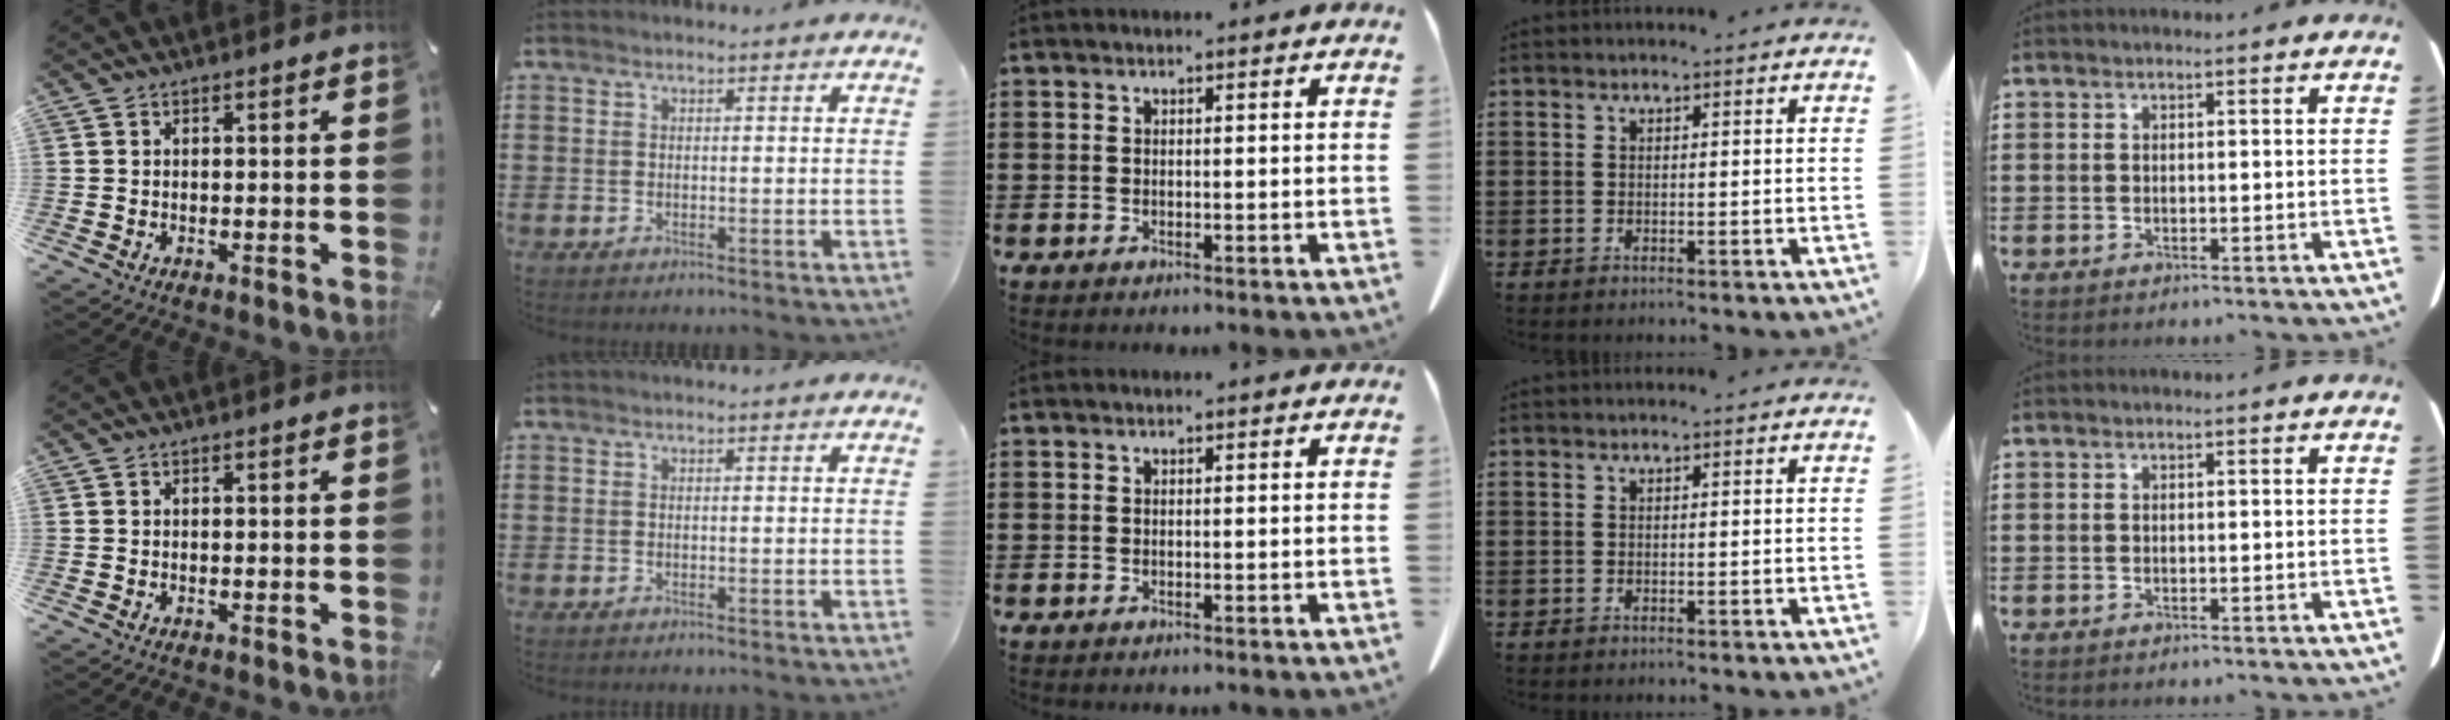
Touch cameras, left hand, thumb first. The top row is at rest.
{}